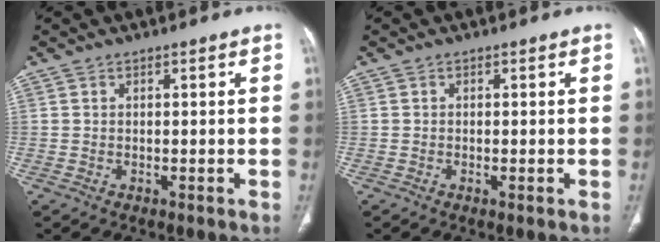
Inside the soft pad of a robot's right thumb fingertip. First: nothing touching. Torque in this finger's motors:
{"motor_torque": [0.19, 0.14, -0.19, -0.42, 0.04]}